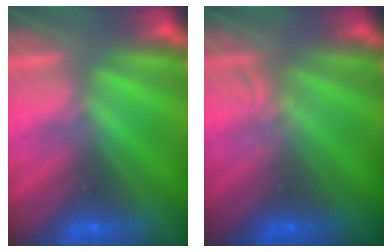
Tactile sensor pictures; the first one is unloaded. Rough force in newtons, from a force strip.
{"total": 1.8}